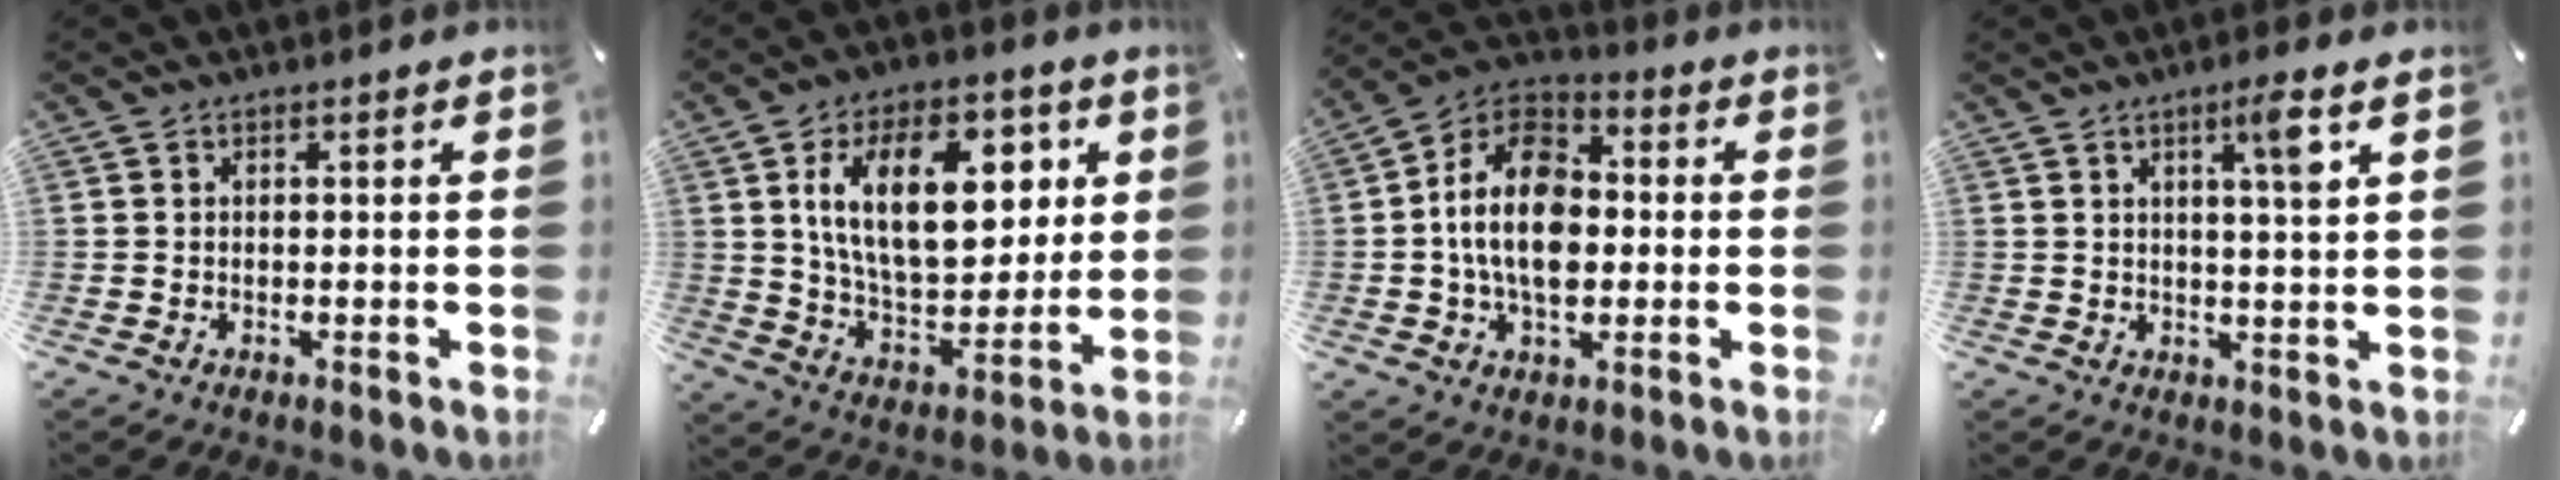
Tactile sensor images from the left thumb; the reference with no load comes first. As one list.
[{"total": 20.7, "force": [7.1, 11.9, 15.5], "torque": [-0.257, -0.005, 0.117]}, {"total": 15.4, "force": [-1.0, 10.7, 11.1], "torque": [-0.228, 0.013, -0.022]}, {"total": 6.0, "force": [3.0, 0.2, 5.1], "torque": [-0.082, -0.009, 0.042]}]